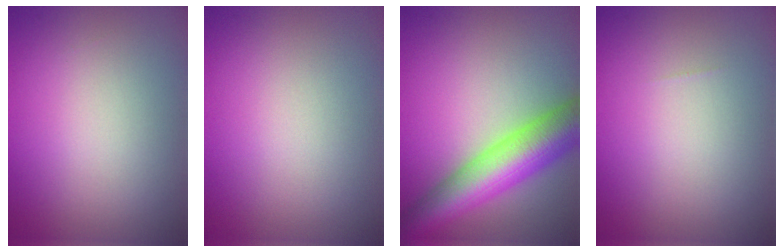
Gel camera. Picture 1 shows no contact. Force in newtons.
{"total": 0.0}
{"total": 9.0, "press": 9.0, "slide": 0.3}
{"total": 0.0}